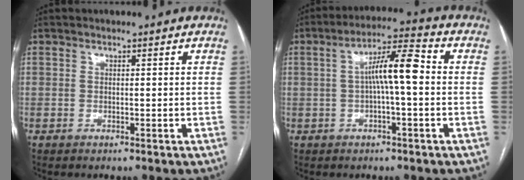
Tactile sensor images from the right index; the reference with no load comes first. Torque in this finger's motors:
{"motor_torque": [1.19, 0.29, 0.32, 0.16]}